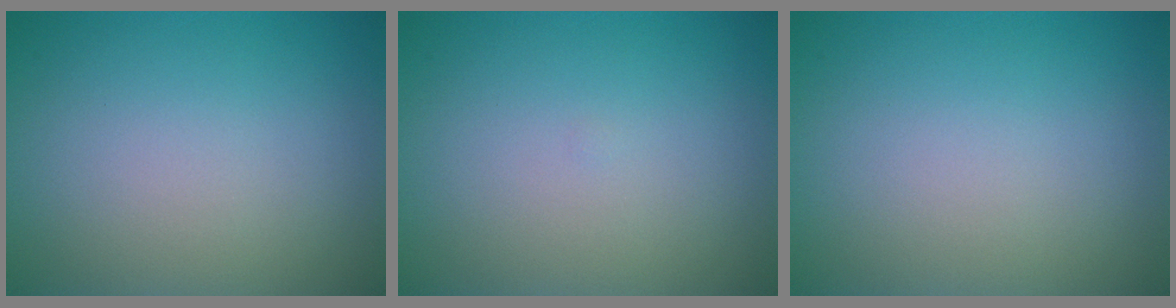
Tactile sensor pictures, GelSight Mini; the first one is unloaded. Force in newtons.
{"total": 0.0}
{"total": 0.0}